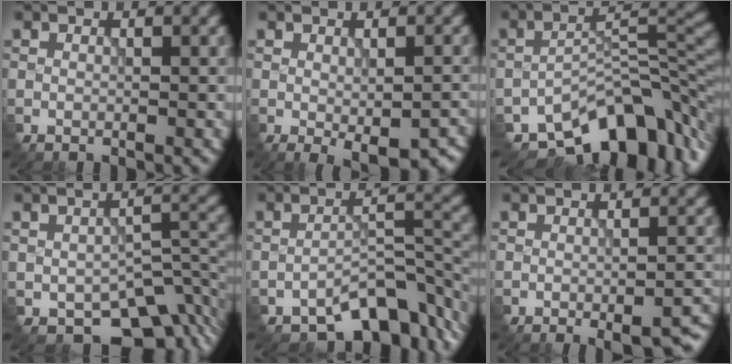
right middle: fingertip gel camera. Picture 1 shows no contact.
{"total": 4.4, "force": [-1.7, 1.6, 3.7], "torque": [-0.050, -0.015, -0.014]}
{"total": 10.6, "force": [-7.5, 4.8, 5.7], "torque": [-0.066, 0.001, -0.136]}
{"total": 6.9, "force": [-4.5, 3.8, 3.5], "torque": [-0.038, -0.021, -0.068]}
{"total": 7.1, "force": [-5.1, 3.0, 4.0], "torque": [-0.044, 0.000, -0.083]}
{"total": 5.2, "force": [-3.5, 1.5, 3.6], "torque": [-0.052, -0.010, -0.041]}